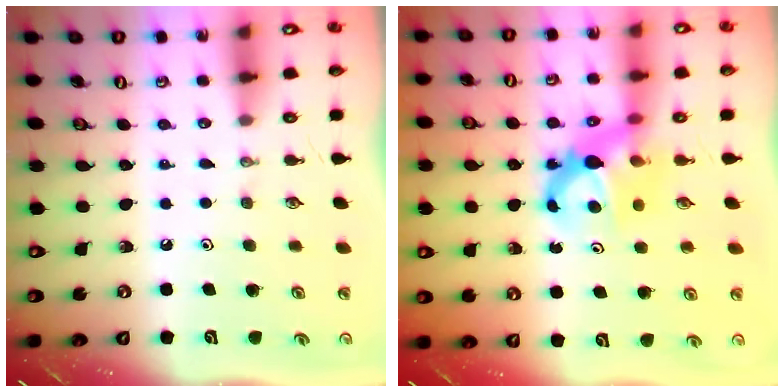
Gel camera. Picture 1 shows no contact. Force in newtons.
{"total": 6.3, "press": 6.3, "slide": 0.5}